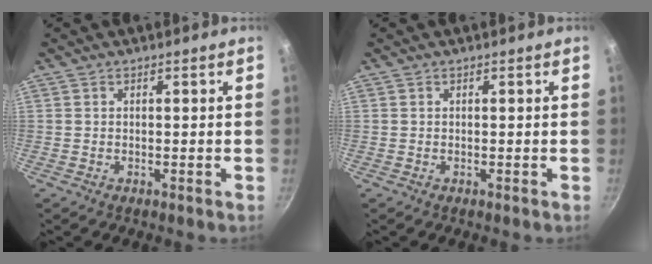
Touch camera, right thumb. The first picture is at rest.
{"total": 0.0}